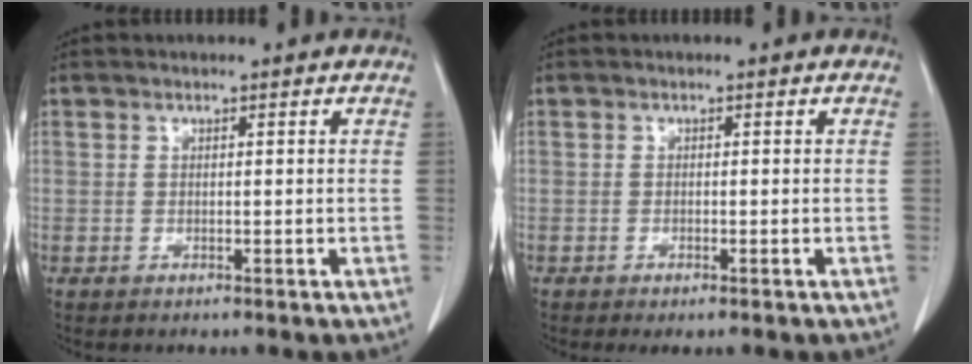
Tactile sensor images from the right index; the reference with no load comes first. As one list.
[{"total": 1.1, "force": [-0.8, 0.2, 0.8], "torque": [-0.015, -0.004, -0.008]}]